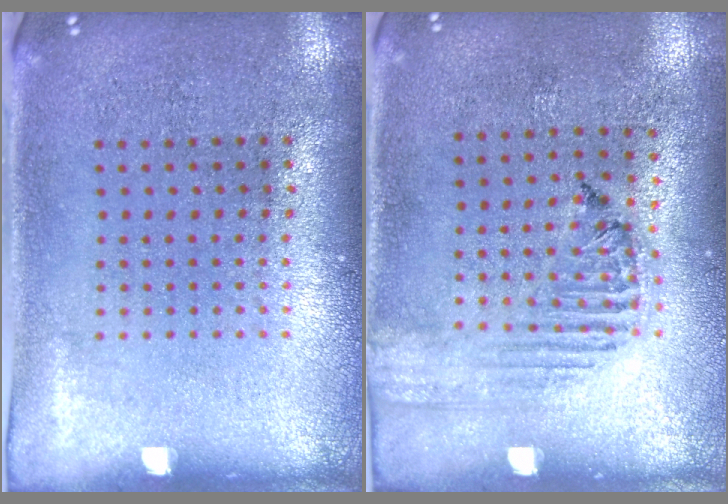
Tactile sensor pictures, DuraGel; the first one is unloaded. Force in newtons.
{"total": 1.5, "press": 1.5, "slide": 0.3}